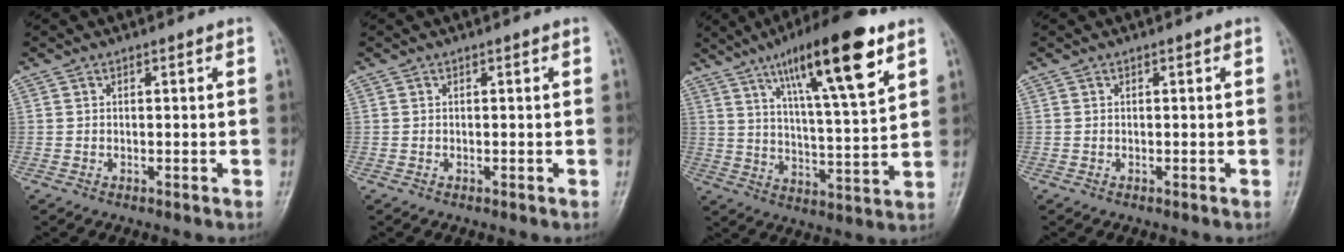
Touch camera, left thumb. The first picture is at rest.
{"total": 0.0}
{"total": 18.4, "force": [10.0, 3.5, 15.0], "torque": [-0.229, -0.038, 0.166]}
{"total": 0.0}